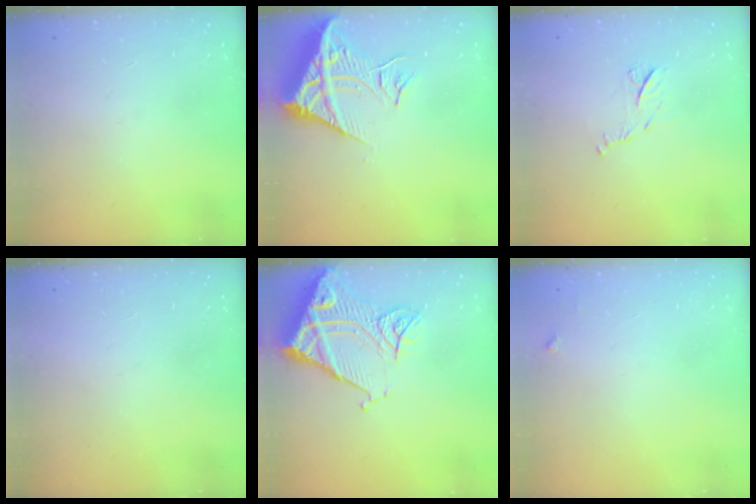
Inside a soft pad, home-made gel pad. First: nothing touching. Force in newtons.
{"total": 13.5, "press": 13.4, "slide": 1.8}
{"total": 7.5, "press": 7.4, "slide": 0.3}
{"total": 1.5, "press": 1.5, "slide": 0.1}
{"total": 15.4, "press": 15.3, "slide": 1.8}
{"total": 3.3, "press": 3.3, "slide": 0.4}